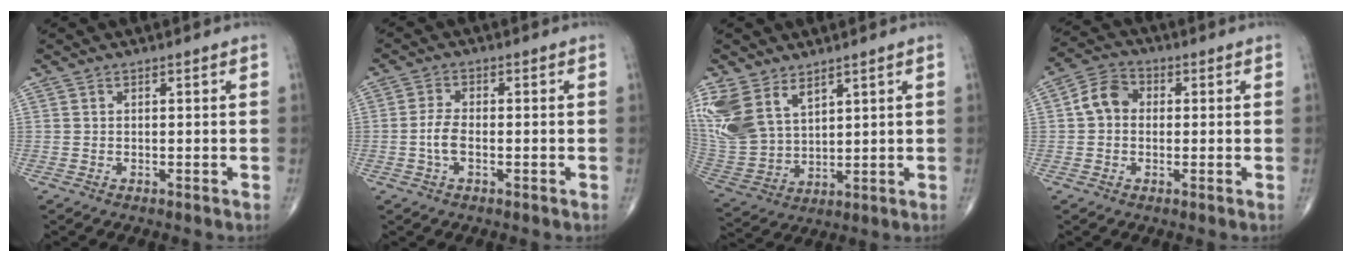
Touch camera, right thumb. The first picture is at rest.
{"total": 3.6, "force": [-0.9, 1.6, 3.1], "torque": [-0.068, 0.008, -0.021]}
{"total": 14.2, "force": [7.8, 8.5, 8.3], "torque": [-0.184, -0.025, 0.175]}
{"total": 6.0, "force": [0.3, 4.8, 3.6], "torque": [-0.058, 0.020, -0.005]}